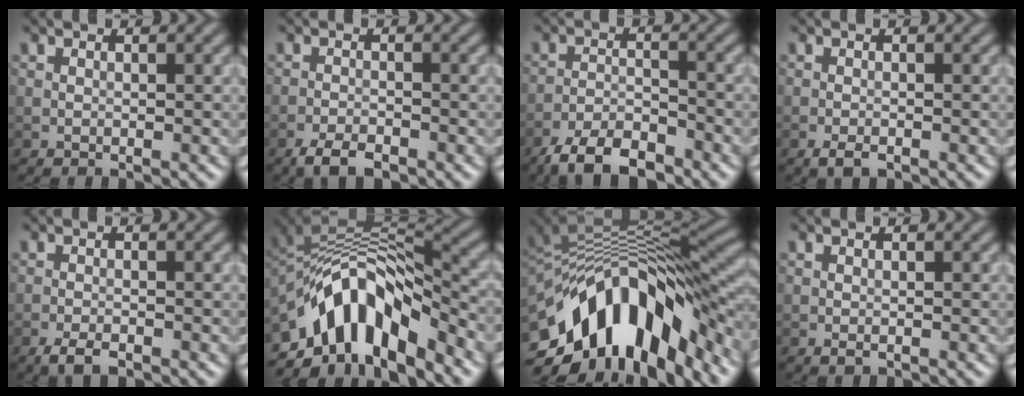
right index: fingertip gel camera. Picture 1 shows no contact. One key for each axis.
{"total": 2.7, "fx": -2.0, "fy": 0.9, "fz": 1.6, "tx": -0.030, "ty": -0.001, "tz": -0.042}
{"total": 5.7, "fx": -4.6, "fy": 1.8, "fz": 2.7, "tx": -0.043, "ty": -0.005, "tz": -0.092}
{"total": 1.4, "fx": -0.9, "fy": 0.5, "fz": 0.9, "tx": -0.019, "ty": -0.002, "tz": -0.017}
{"total": 2.1, "fx": -1.5, "fy": 0.7, "fz": 1.3, "tx": -0.028, "ty": -0.002, "tz": -0.029}
{"total": 11.6, "fx": -5.6, "fy": 5.6, "fz": 8.4, "tx": -0.128, "ty": 0.012, "tz": -0.105}
{"total": 14.3, "fx": -6.3, "fy": 7.0, "fz": 10.7, "tx": -0.187, "ty": 0.011, "tz": -0.106}
{"total": 0.7, "fx": -0.3, "fy": 0.3, "fz": 0.5, "tx": -0.009, "ty": -0.002, "tz": -0.005}